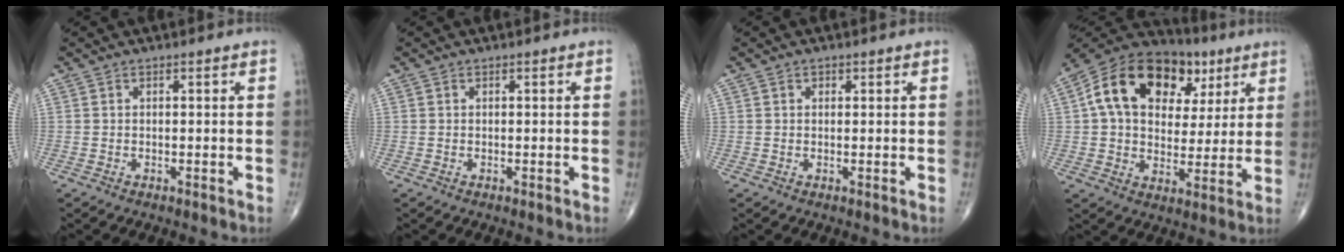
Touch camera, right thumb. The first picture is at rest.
{"total": 0.0}
{"total": 0.8, "force": [0.4, 0.6, 0.2], "torque": [0.004, -0.001, 0.004]}
{"total": 21.4, "force": [7.2, 14.2, 14.3], "torque": [-0.210, 0.016, 0.110]}